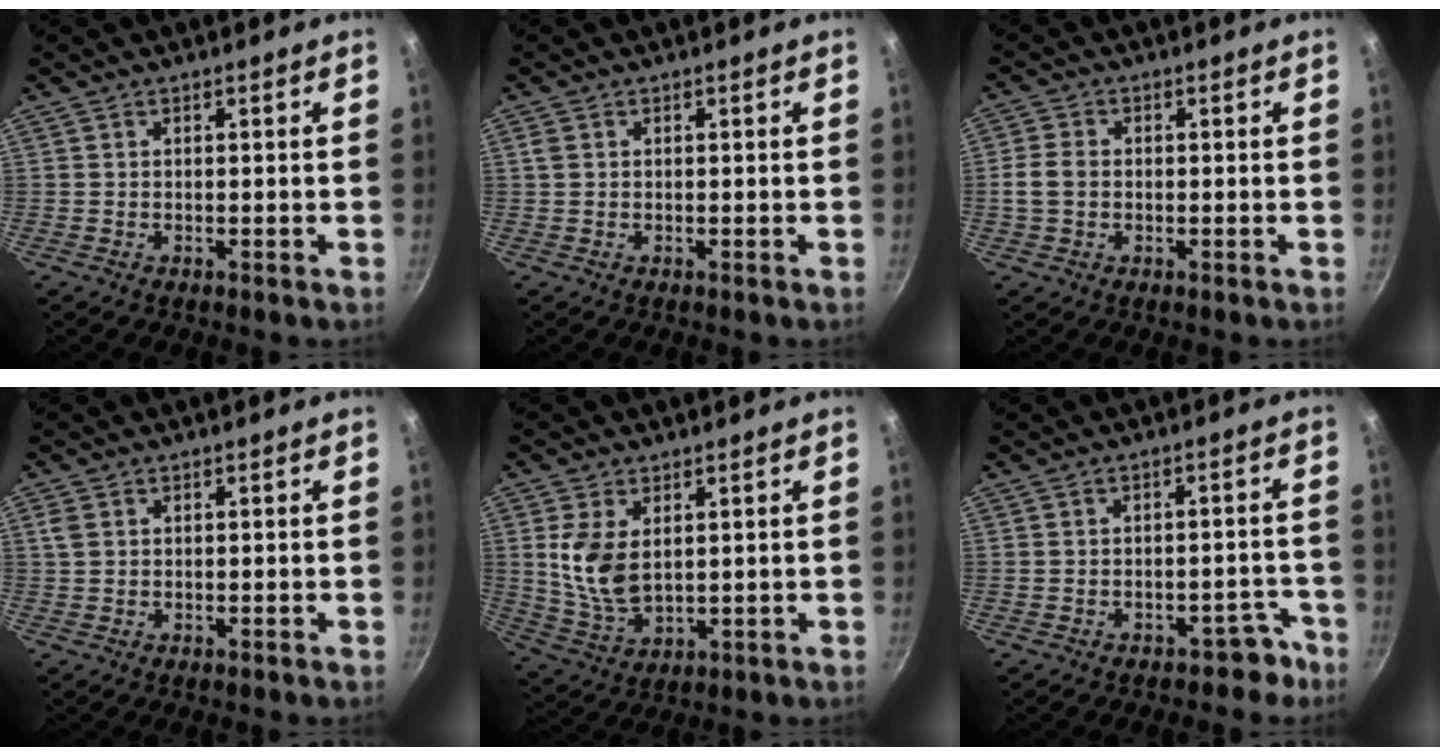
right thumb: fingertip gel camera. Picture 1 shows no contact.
{"total": 1.2, "force": [0.3, 1.0, 0.6], "torque": [-0.013, 0.002, 0.005]}
{"total": 4.1, "force": [-0.3, 3.2, 2.6], "torque": [-0.046, 0.009, -0.009]}
{"total": 2.0, "force": [0.6, 1.5, 1.1], "torque": [-0.021, 0.003, 0.013]}
{"total": 9.4, "force": [2.2, 5.5, 7.3], "torque": [-0.143, -0.022, 0.053]}
{"total": 4.5, "force": [-3.1, 2.8, 1.6], "torque": [0.020, 0.051, -0.017]}